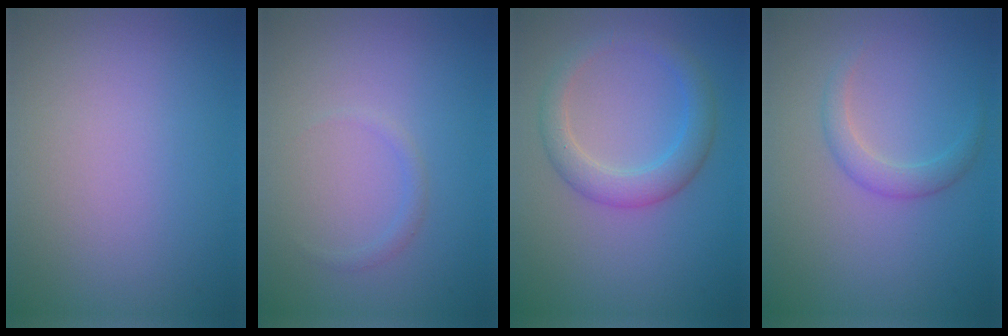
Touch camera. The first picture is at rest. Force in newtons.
{"total": 0.7, "press": 0.7, "slide": 0.1}
{"total": 3.4, "press": 3.4, "slide": 0.2}
{"total": 1.9, "press": 1.9, "slide": 0.0}